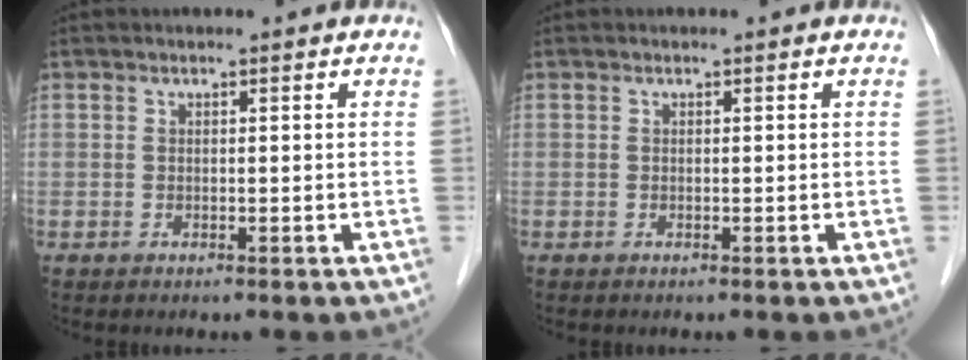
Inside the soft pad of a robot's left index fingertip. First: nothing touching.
{"total": 0.0}